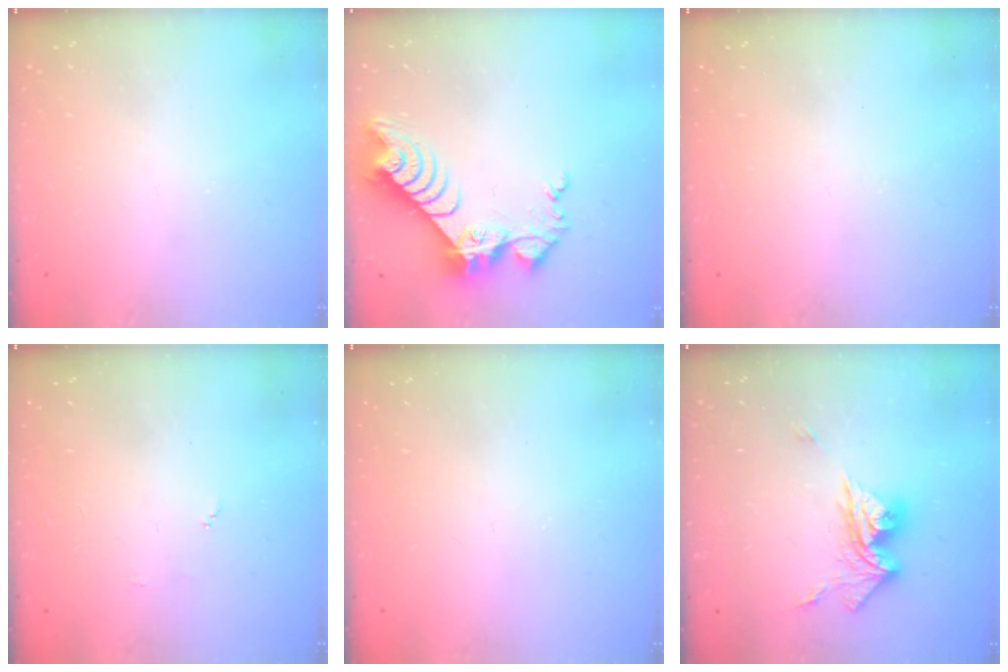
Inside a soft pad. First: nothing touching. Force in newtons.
{"total": 11.3, "press": 11.2, "slide": 0.8}
{"total": 0.0}
{"total": 3.7, "press": 3.7, "slide": 0.4}
{"total": 0.0}
{"total": 12.0, "press": 11.9, "slide": 1.5}